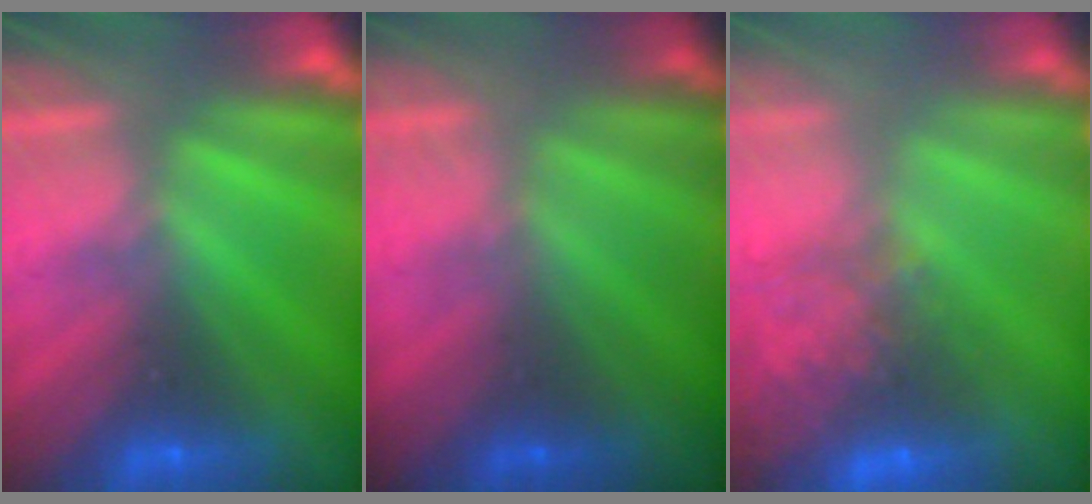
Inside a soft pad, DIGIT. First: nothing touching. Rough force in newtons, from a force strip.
{"total": 1.8}
{"total": 8.1}